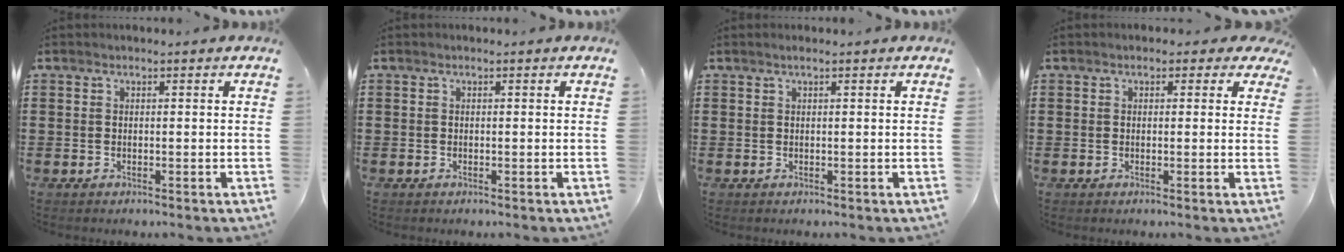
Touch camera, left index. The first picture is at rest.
{"total": 0.0}
{"total": 0.6, "force": [0.3, -0.1, 0.5], "torque": [-0.007, -0.001, 0.006]}
{"total": 1.4, "force": [0.4, 1.1, 0.8], "torque": [-0.012, 0.006, 0.002]}